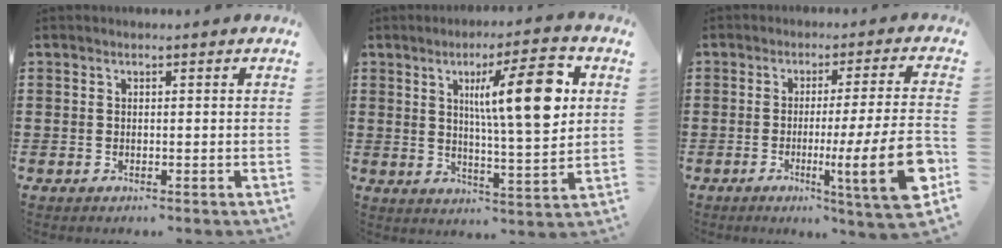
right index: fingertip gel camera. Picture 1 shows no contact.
{"total": 12.7, "force": [4.0, 2.7, 11.8], "torque": [-0.187, -0.004, 0.056]}
{"total": 14.6, "force": [-3.9, 1.1, 14.1], "torque": [-0.211, -0.012, -0.058]}